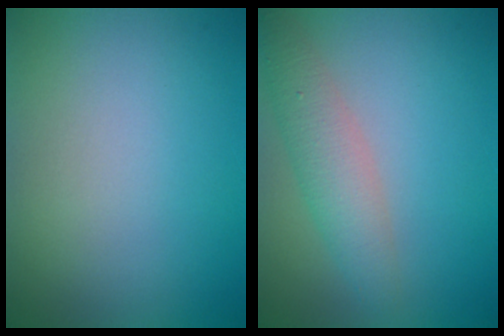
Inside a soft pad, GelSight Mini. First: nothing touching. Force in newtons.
{"total": 3.4, "press": 3.4, "slide": 0.0}